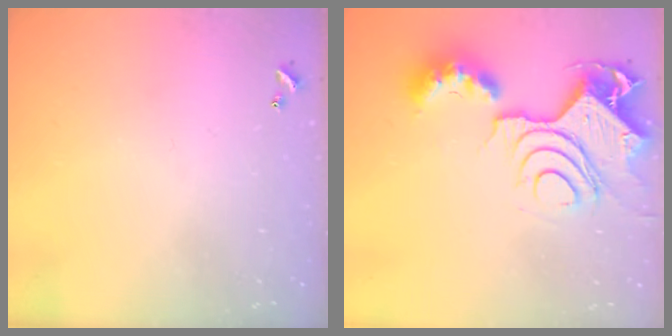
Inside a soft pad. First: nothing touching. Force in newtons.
{"total": 15.5, "press": 15.4, "slide": 1.8}